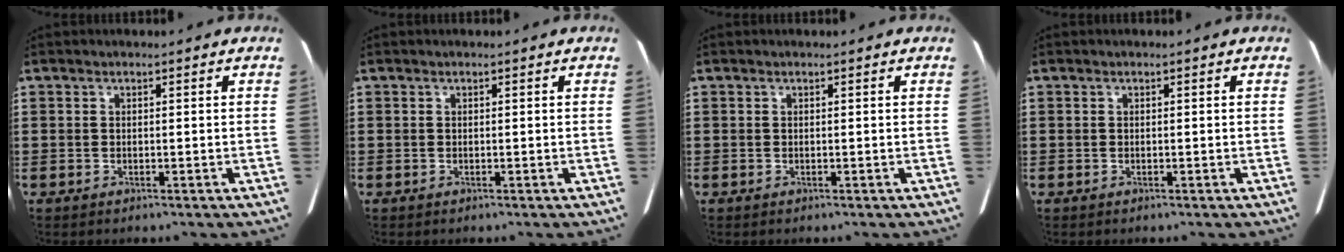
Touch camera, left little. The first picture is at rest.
{"total": 0.0}
{"total": 0.0}
{"total": 0.0}